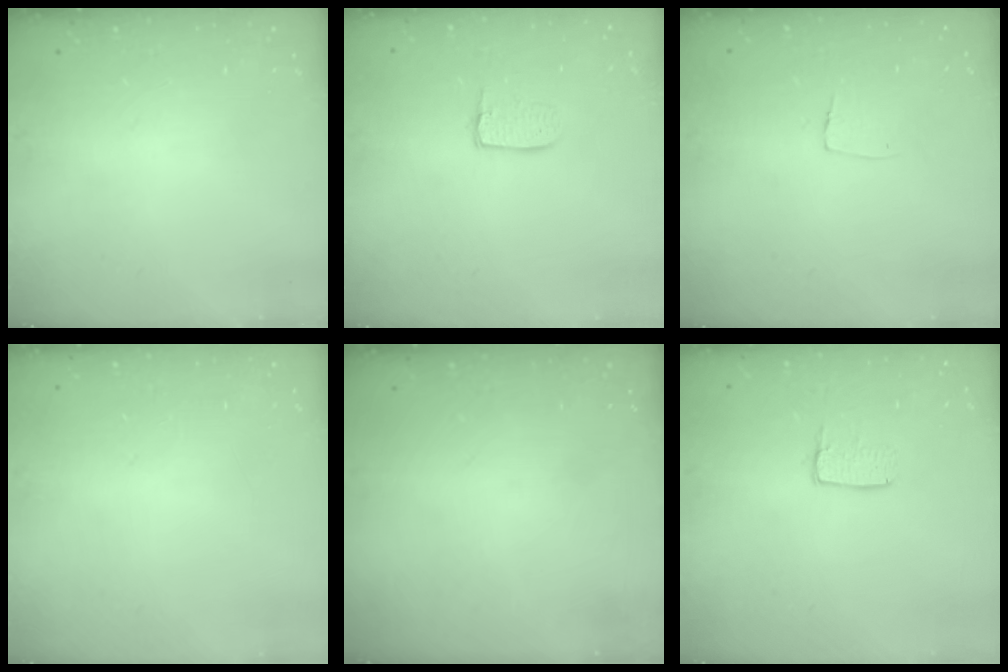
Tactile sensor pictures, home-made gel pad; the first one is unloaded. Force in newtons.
{"total": 6.3, "press": 6.3, "slide": 0.5}
{"total": 5.4, "press": 5.4, "slide": 0.3}
{"total": 0.0}
{"total": 0.0}
{"total": 5.8, "press": 5.8, "slide": 0.4}